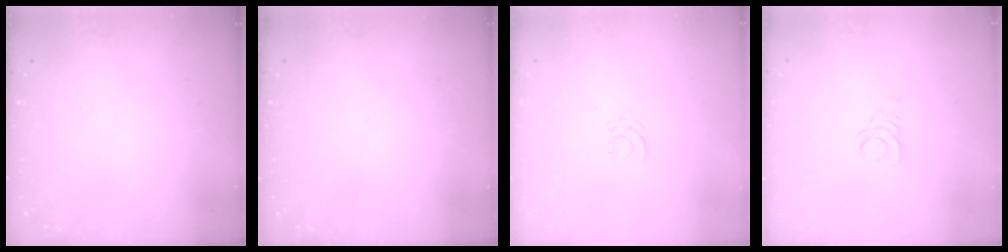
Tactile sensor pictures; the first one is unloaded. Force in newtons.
{"total": 0.0}
{"total": 2.5, "press": 2.5, "slide": 0.4}
{"total": 2.9, "press": 2.9, "slide": 0.3}